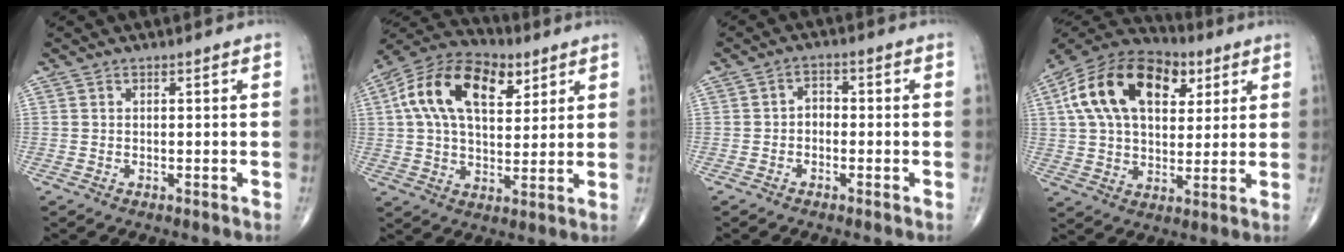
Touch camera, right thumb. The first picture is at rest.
{"total": 17.9, "force": [6.3, 10.4, 13.1], "torque": [-0.213, 0.002, 0.100]}
{"total": 2.6, "force": [-0.7, 2.0, 1.6], "torque": [-0.011, 0.017, -0.023]}
{"total": 21.3, "force": [7.3, 13.1, 15.2], "torque": [-0.253, 0.010, 0.116]}